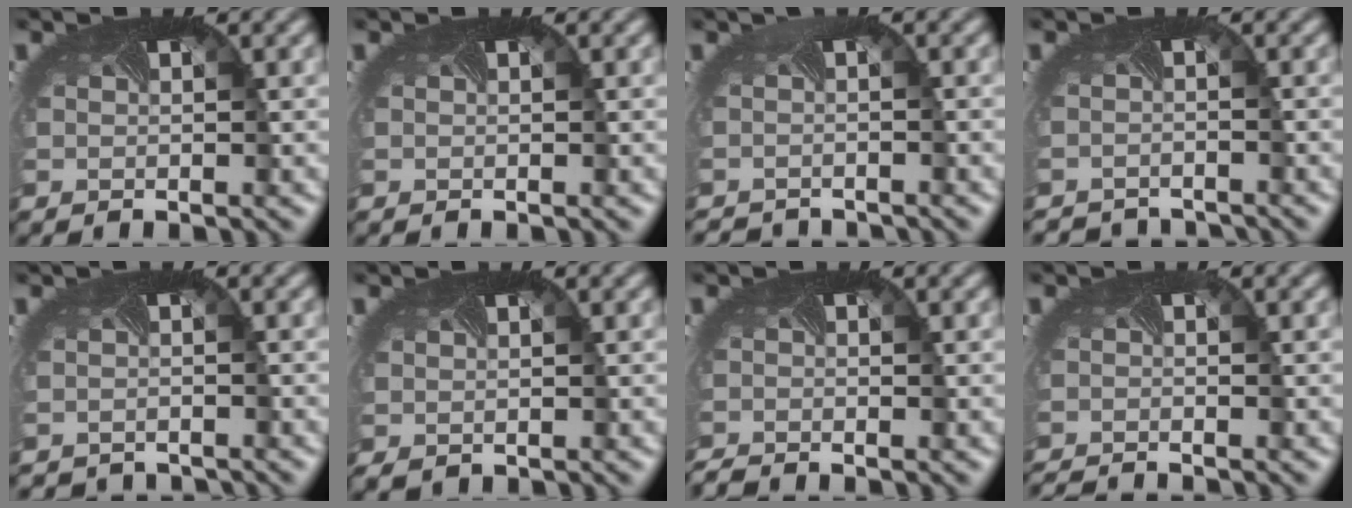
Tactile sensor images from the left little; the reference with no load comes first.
{"total": 0.0}
{"total": 2.4, "force": [-2.3, 0.1, 0.5], "torque": [-0.008, -0.014, -0.040]}
{"total": 3.0, "force": [-3.0, 0.1, -0.4], "torque": [0.004, -0.020, -0.046]}
{"total": 1.9, "force": [-1.9, -0.1, -0.2], "torque": [-0.001, -0.022, -0.028]}
{"total": 0.5, "force": [-0.1, 0.4, 0.2], "torque": [-0.009, -0.001, 0.007]}
{"total": 1.7, "force": [-1.7, -0.4, -0.2], "torque": [-0.008, -0.015, -0.037]}
{"total": 2.4, "force": [-2.4, -0.2, 0.1], "torque": [-0.002, -0.020, -0.042]}